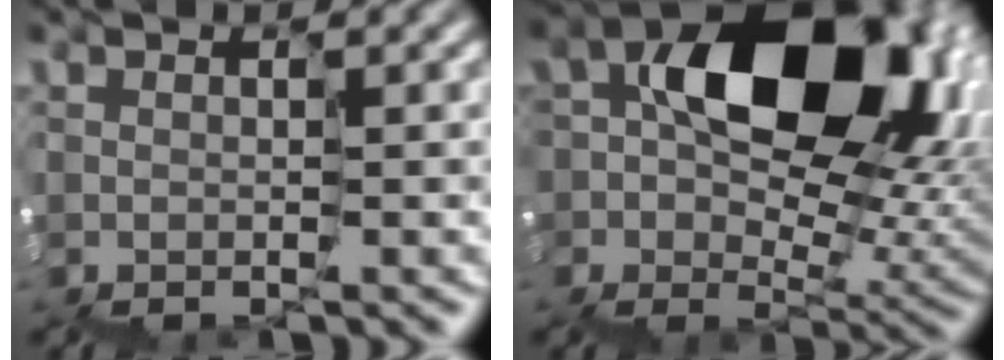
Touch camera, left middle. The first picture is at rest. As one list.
[{"total": 12.7, "force": [1.9, 9.1, 8.6], "torque": [-0.118, -0.002, 0.036]}]